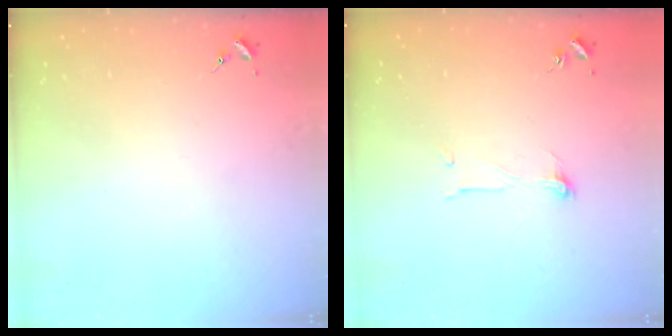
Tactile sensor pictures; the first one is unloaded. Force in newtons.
{"total": 3.8, "press": 3.8, "slide": 0.3}